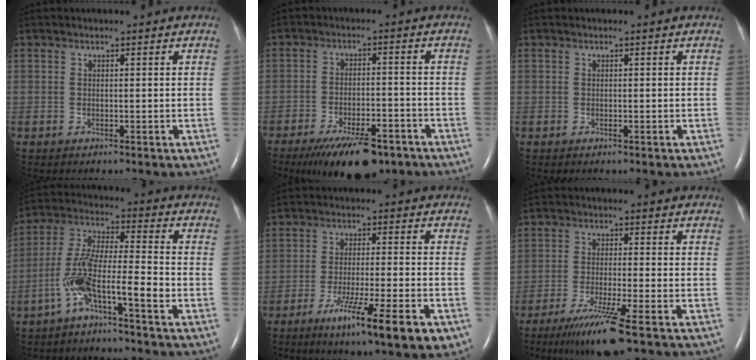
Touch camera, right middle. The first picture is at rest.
{"total": 11.9, "force": [-8.4, 4.0, 7.5], "torque": [-0.121, -0.011, -0.132]}
{"total": 0.0}
{"total": 9.6, "force": [-4.7, 1.0, 8.3], "torque": [-0.178, 0.021, -0.093]}
{"total": 12.2, "force": [-6.5, 0.6, 10.3], "torque": [-0.148, -0.025, -0.098]}
{"total": 8.3, "force": [-5.2, -0.6, 6.4], "torque": [-0.122, -0.027, -0.094]}